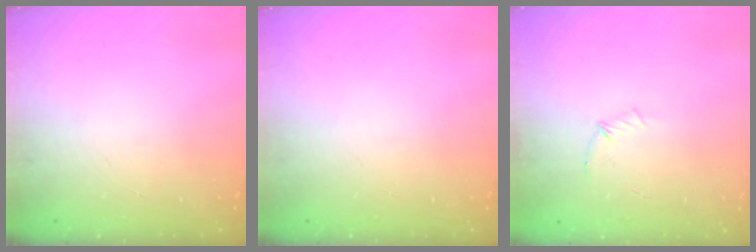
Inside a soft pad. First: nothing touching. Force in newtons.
{"total": 0.0}
{"total": 4.9, "press": 4.7, "slide": 1.2}